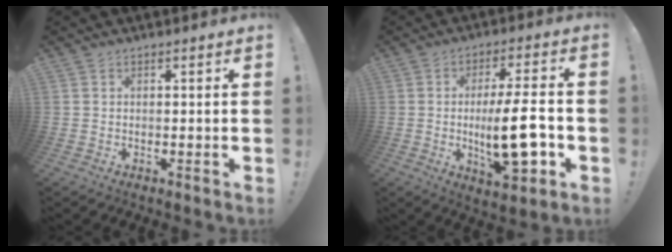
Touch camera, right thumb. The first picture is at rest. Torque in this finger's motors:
{"motor_torque": [0.50, 0.59, 0.44, -0.31, 0.06]}